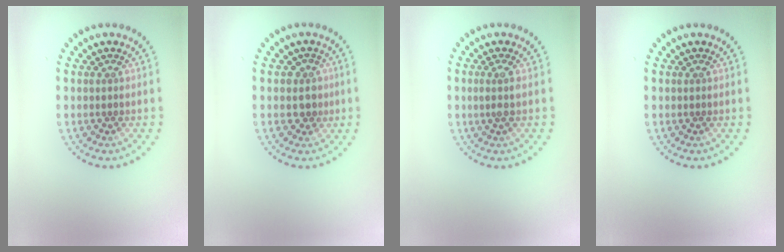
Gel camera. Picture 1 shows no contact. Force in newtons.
{"total": 2.1, "press": 1.8, "slide": 1.1}
{"total": 1.3, "press": 1.1, "slide": 0.7}
{"total": 0.0}